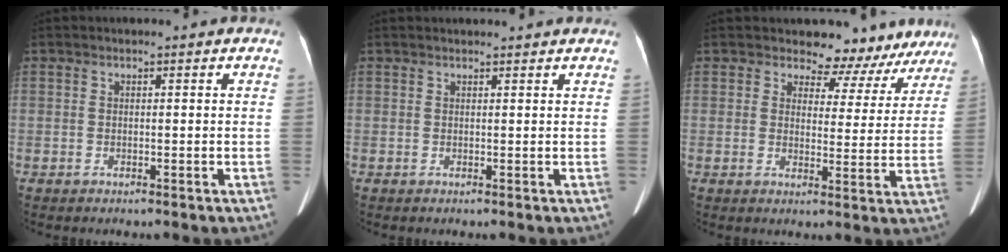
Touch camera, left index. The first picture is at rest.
{"total": 4.3, "force": [4.2, 0.2, 1.0], "torque": [-0.014, 0.027, 0.048]}
{"total": 9.2, "force": [8.5, 3.6, -0.2], "torque": [0.032, -0.011, 0.076]}